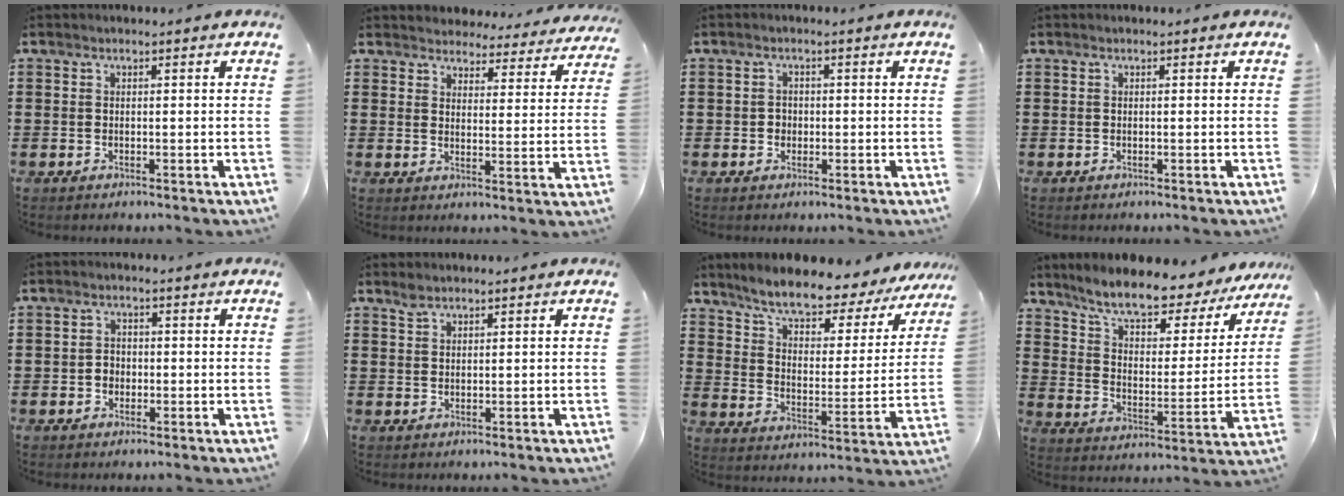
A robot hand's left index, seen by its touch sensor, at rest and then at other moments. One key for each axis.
{"total": 4.2, "fx": 4.1, "fy": 0.4, "fz": 0.0, "tx": -0.014, "ty": -0.029, "tz": 0.070}
{"total": 1.4, "fx": 0.0, "fy": 1.3, "fz": 0.5, "tx": -0.014, "ty": 0.005, "tz": -0.002}
{"total": 0.0}
{"total": 1.9, "fx": -0.4, "fy": 1.6, "fz": 0.9, "tx": -0.021, "ty": 0.004, "tz": -0.010}
{"total": 1.5, "fx": 1.3, "fy": 0.6, "fz": 0.5, "tx": -0.013, "ty": 0.000, "tz": 0.027}
{"total": 7.2, "fx": 6.3, "fy": 1.0, "fz": 3.3, "tx": -0.084, "ty": -0.042, "tz": 0.100}
{"total": 8.4, "fx": 7.3, "fy": 1.2, "fz": 4.0, "tx": -0.099, "ty": -0.048, "tz": 0.121}